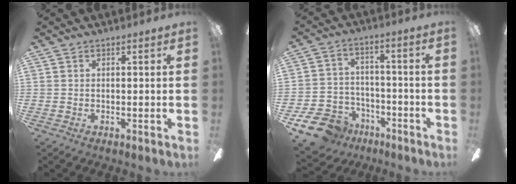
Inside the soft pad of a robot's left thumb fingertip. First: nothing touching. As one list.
[{"total": 11.6, "force": [-8.2, 7.2, 3.8], "torque": [-0.096, 0.058, -0.151]}]